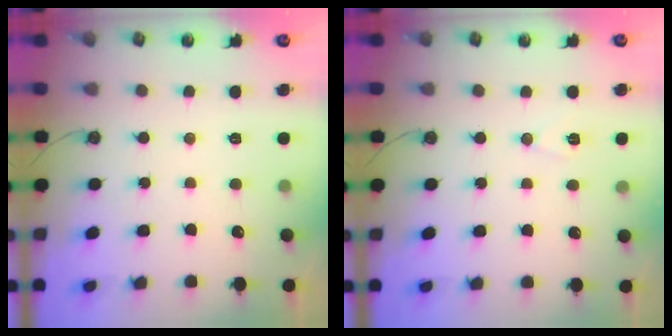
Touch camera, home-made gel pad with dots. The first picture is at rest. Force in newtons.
{"total": 6.0, "press": 4.1, "slide": 4.4}